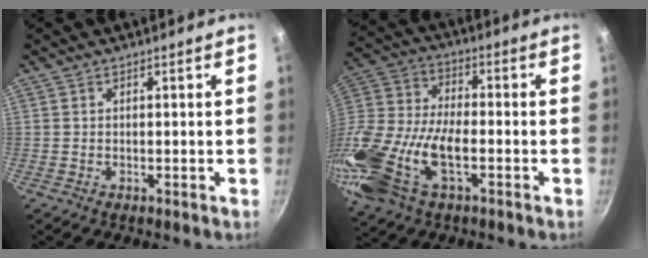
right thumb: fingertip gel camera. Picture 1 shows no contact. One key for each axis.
{"total": 23.3, "fx": -7.6, "fy": 12.1, "fz": 18.5, "tx": -0.456, "ty": 0.002, "tz": -0.137}